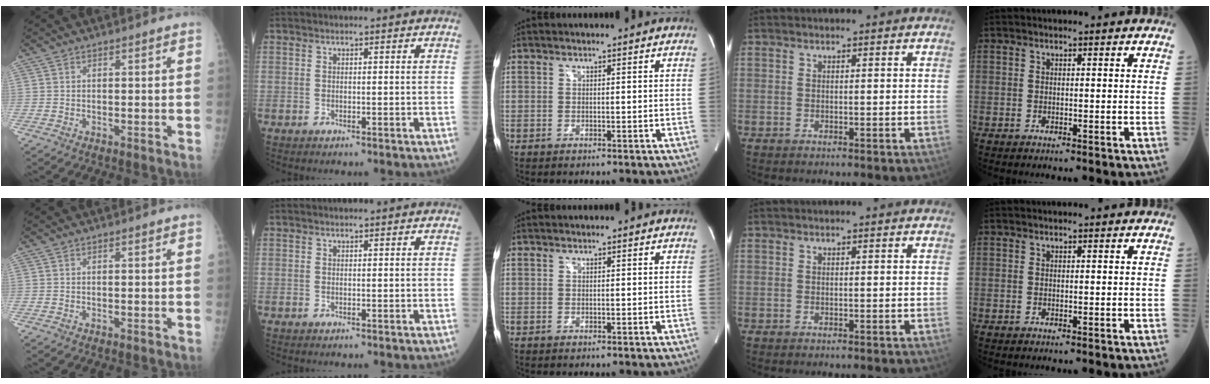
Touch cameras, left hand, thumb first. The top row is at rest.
{"index": {"total": 0.6, "force": [0.6, 0.0, 0.2], "torque": [-0.001, 0.007, 0.010]}}